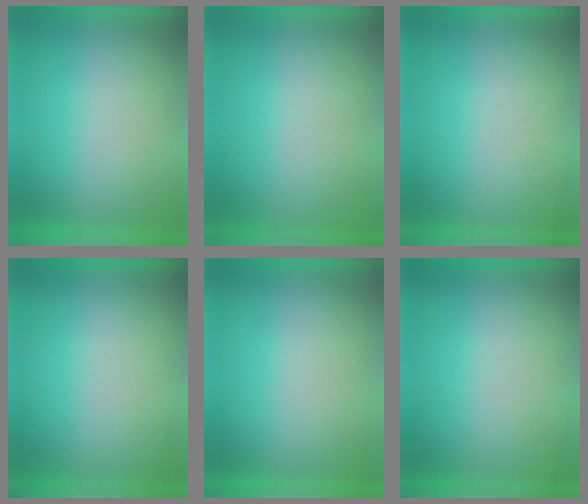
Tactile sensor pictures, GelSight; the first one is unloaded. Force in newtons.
{"total": 3.9}
{"total": 2.2}
{"total": 2.6}
{"total": 0.0}
{"total": 2.4}